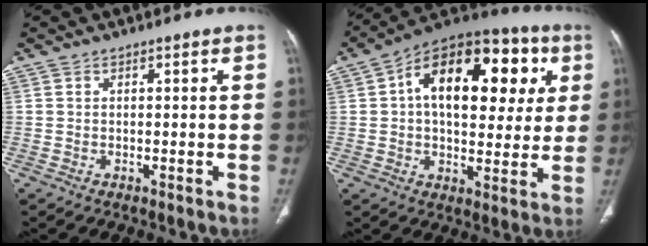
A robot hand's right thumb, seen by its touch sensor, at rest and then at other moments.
{"total": 23.6, "force": [5.8, 13.4, 18.5], "torque": [-0.238, 0.025, 0.077]}